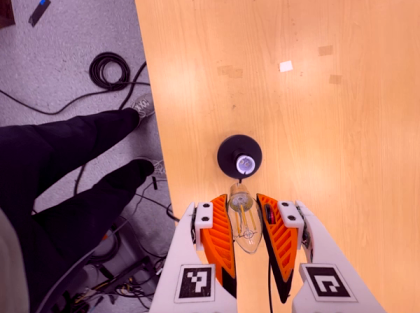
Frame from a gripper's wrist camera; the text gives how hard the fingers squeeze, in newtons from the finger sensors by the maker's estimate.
{"total": 20.5, "left": 22.9, "right": 18.1}